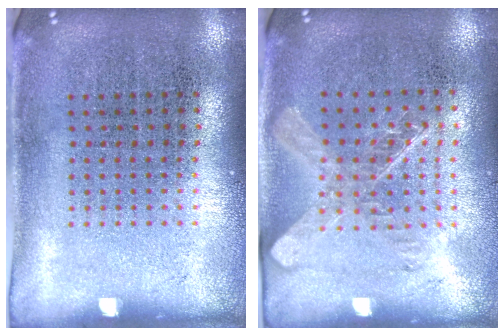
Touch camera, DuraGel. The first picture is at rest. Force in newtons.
{"total": 1.5, "press": 1.3, "slide": 0.7}